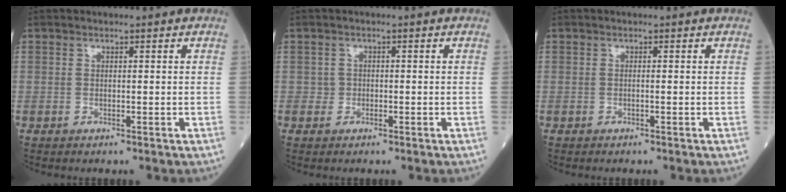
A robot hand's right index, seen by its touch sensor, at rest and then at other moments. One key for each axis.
{"total": 1.1, "fx": -0.3, "fy": 1.0, "fz": 0.0, "tx": 0.005, "ty": 0.006, "tz": -0.008}
{"total": 0.0}